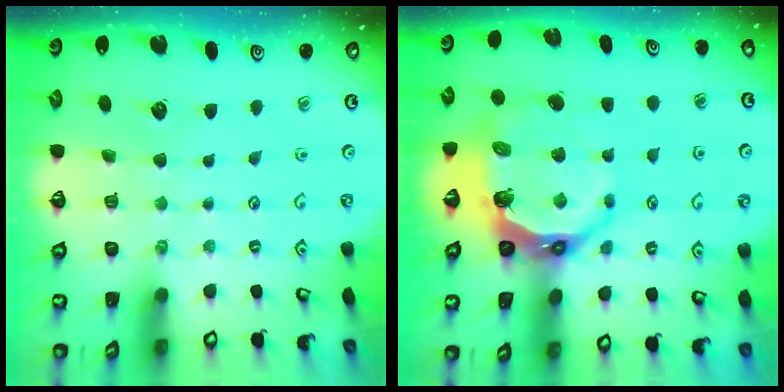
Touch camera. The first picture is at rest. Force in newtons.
{"total": 11.6, "press": 10.6, "slide": 4.9}